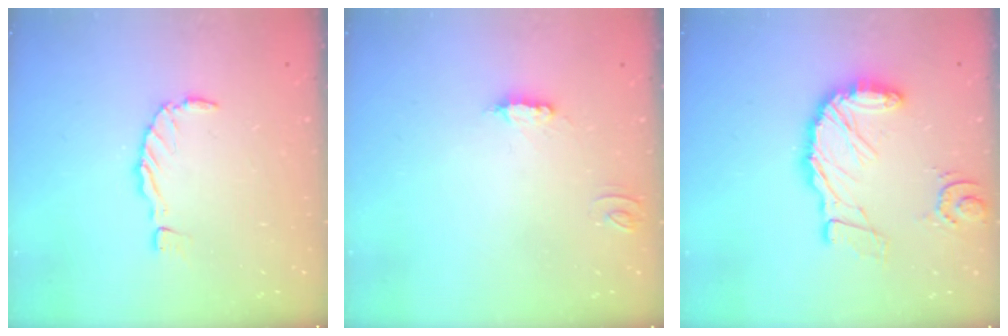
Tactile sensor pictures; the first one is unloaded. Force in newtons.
{"total": 5.6, "press": 5.5, "slide": 0.4}
{"total": 15.8, "press": 15.7, "slide": 2.1}